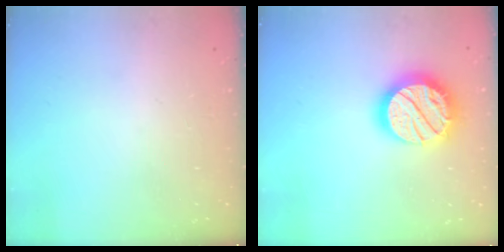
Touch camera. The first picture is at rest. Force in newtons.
{"total": 20.6, "press": 20.6, "slide": 1.6}